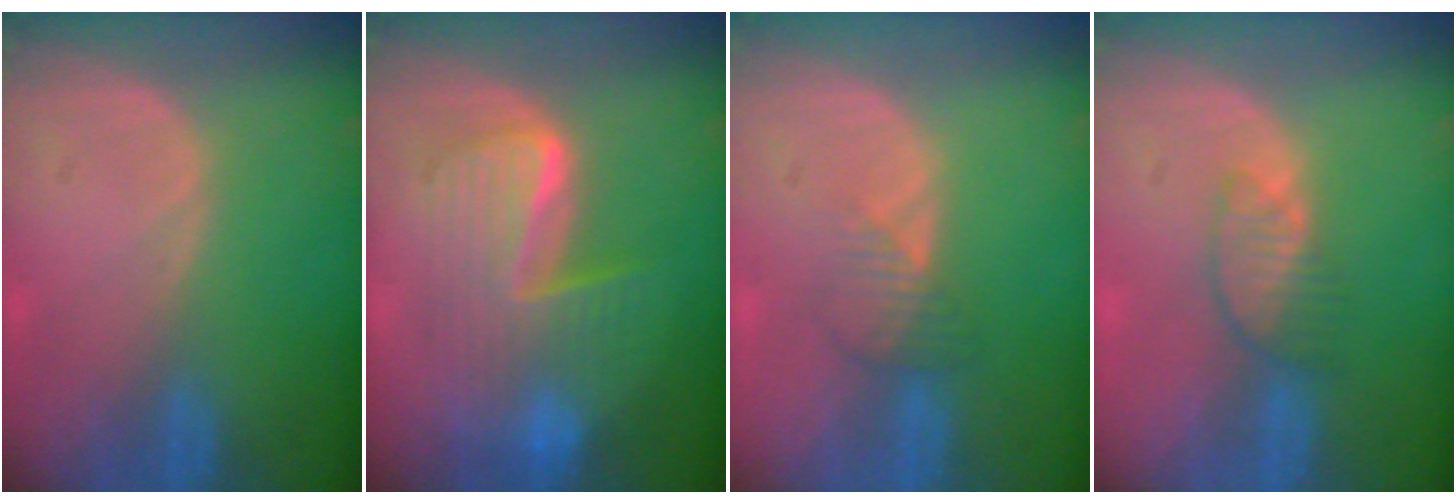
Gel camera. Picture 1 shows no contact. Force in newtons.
{"total": 9.0, "press": 9.0, "slide": 0.6}
{"total": 2.7, "press": 2.7, "slide": 0.3}
{"total": 3.6, "press": 3.5, "slide": 1.1}